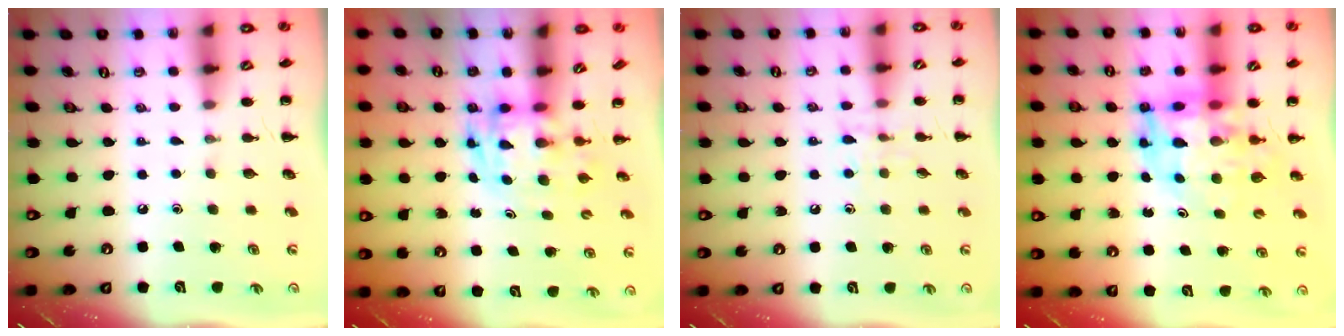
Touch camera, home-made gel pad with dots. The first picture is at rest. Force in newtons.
{"total": 3.5, "press": 3.4, "slide": 0.7}
{"total": 5.8, "press": 5.7, "slide": 0.9}
{"total": 11.1, "press": 10.6, "slide": 3.6}